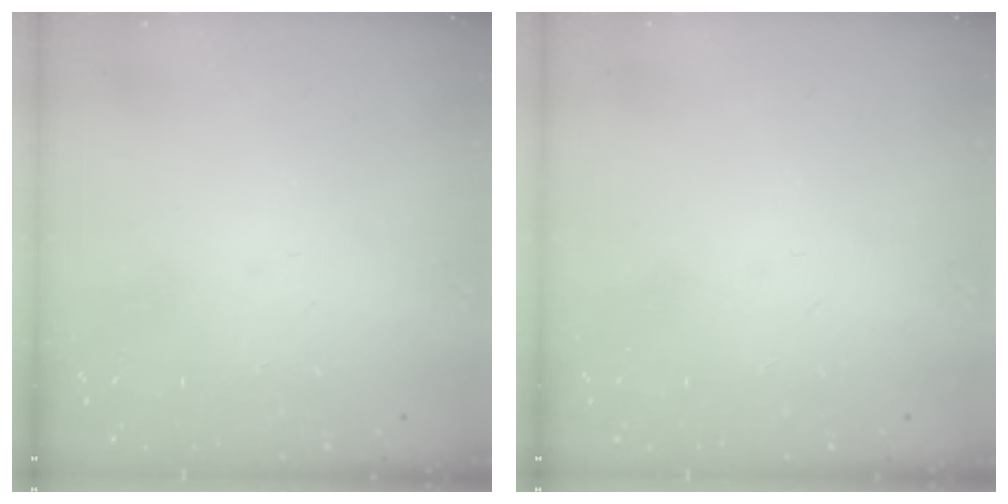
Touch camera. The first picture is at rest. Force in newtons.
{"total": 0.0}